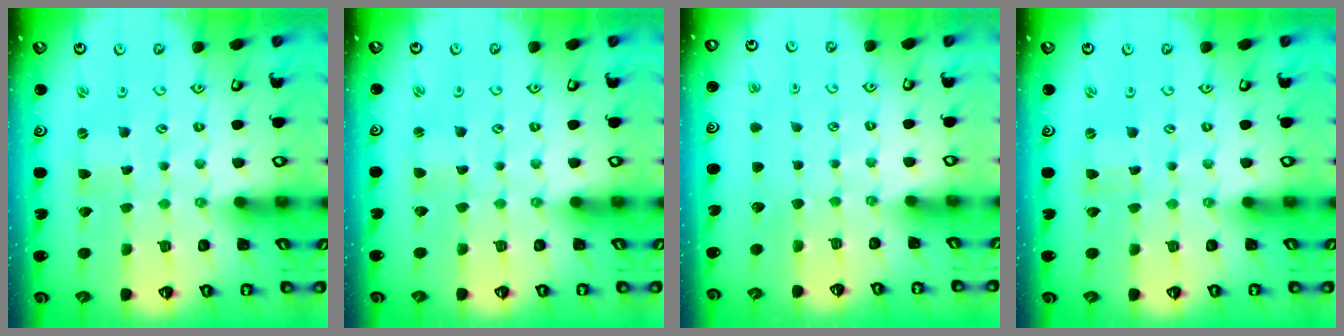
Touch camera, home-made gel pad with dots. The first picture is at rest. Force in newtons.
{"total": 0.5, "press": 0.5, "slide": 0.1}
{"total": 0.0}
{"total": 0.0}